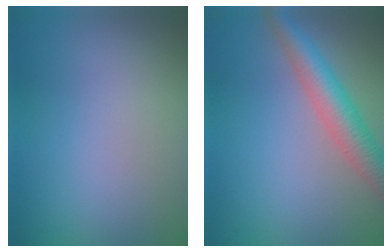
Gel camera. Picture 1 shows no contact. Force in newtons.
{"total": 4.5, "press": 4.5, "slide": 0.2}